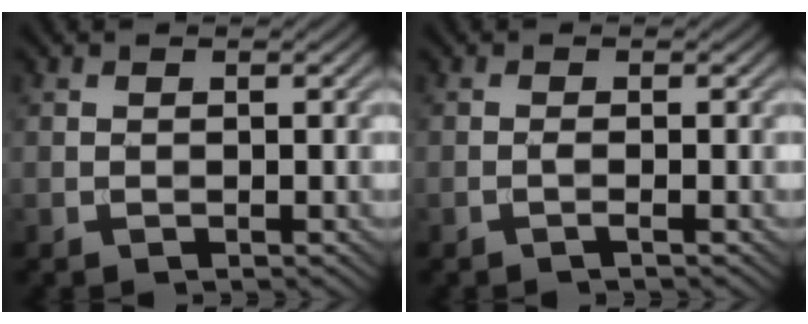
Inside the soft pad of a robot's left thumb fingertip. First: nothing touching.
{"total": 1.0, "force": [-0.4, -0.1, 0.9], "torque": [-0.017, 0.005, -0.015]}